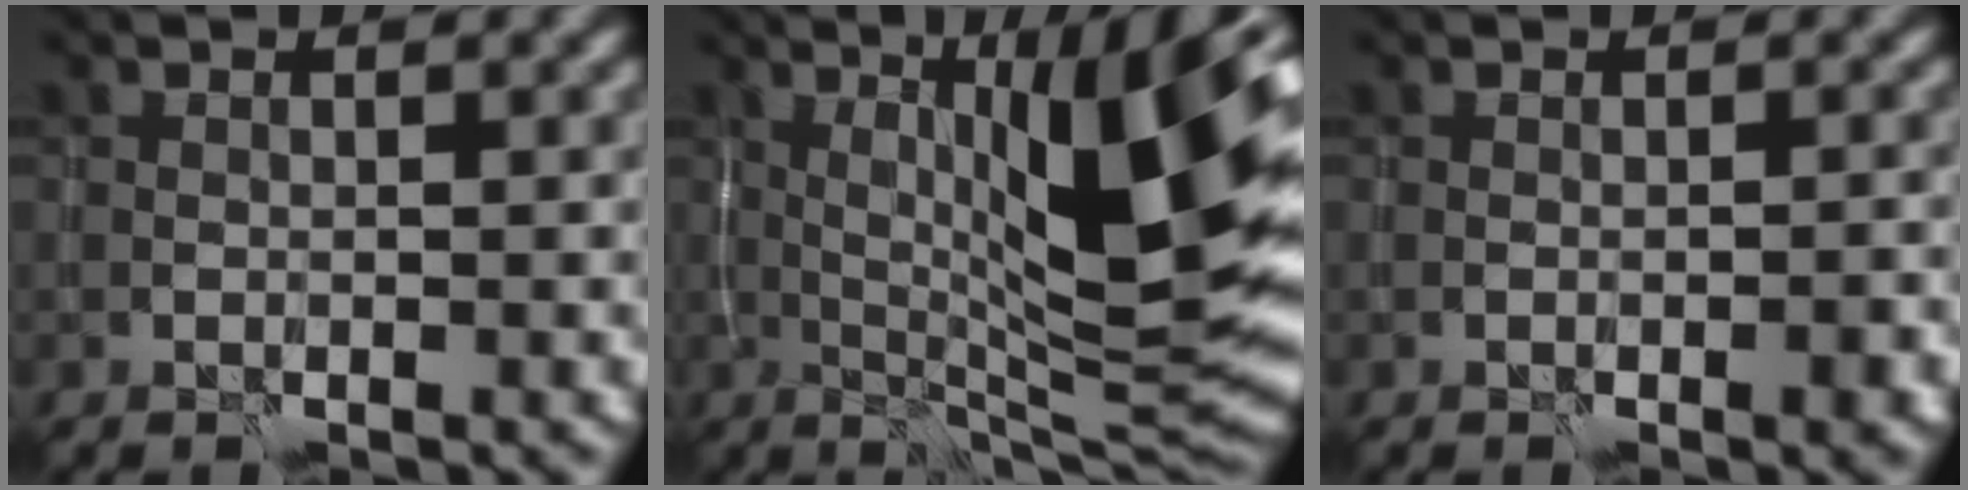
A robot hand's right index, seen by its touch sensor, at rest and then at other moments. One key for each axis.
{"total": 13.8, "fx": 2.9, "fy": 3.0, "fz": 13.1, "tx": -0.186, "ty": -0.001, "tz": 0.051}
{"total": 1.2, "fx": -0.5, "fy": 0.3, "fz": 1.1, "tx": -0.015, "ty": 0.001, "tz": -0.007}